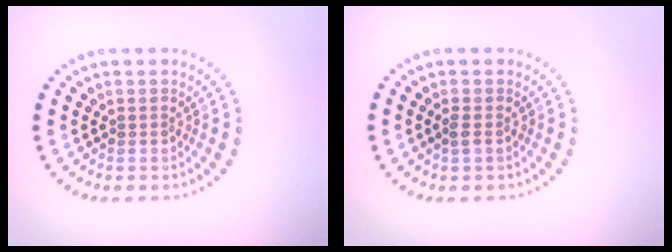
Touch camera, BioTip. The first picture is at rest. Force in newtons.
{"total": 0.8, "press": 0.8, "slide": 0.2}